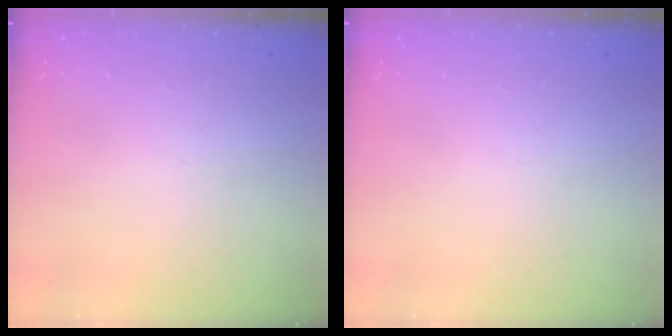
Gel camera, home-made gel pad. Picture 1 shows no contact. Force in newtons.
{"total": 0.0}